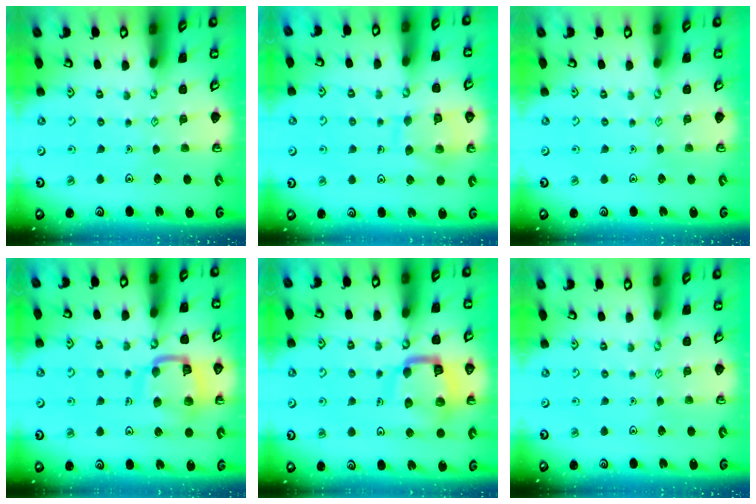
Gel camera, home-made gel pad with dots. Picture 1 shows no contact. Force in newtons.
{"total": 11.3, "press": 11.3, "slide": 1.0}
{"total": 0.0}
{"total": 13.2, "press": 13.1, "slide": 1.5}
{"total": 13.2, "press": 13.1, "slide": 1.4}
{"total": 0.0}